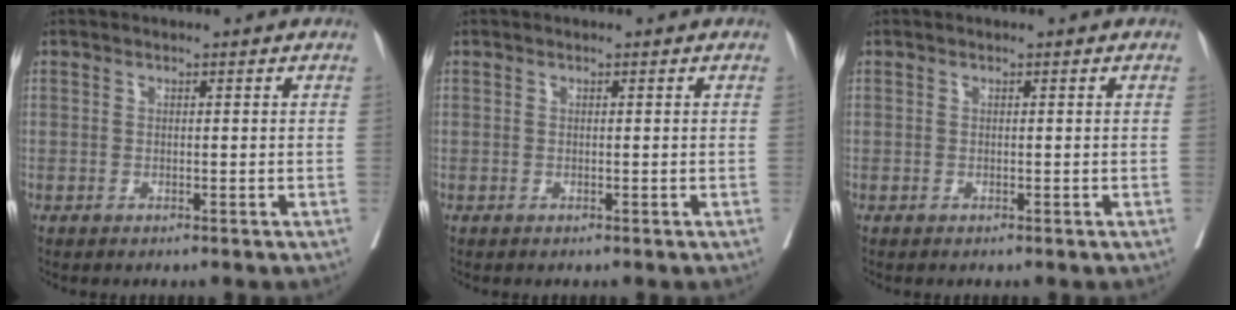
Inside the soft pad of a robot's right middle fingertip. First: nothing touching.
{"total": 0.0}
{"total": 0.0}